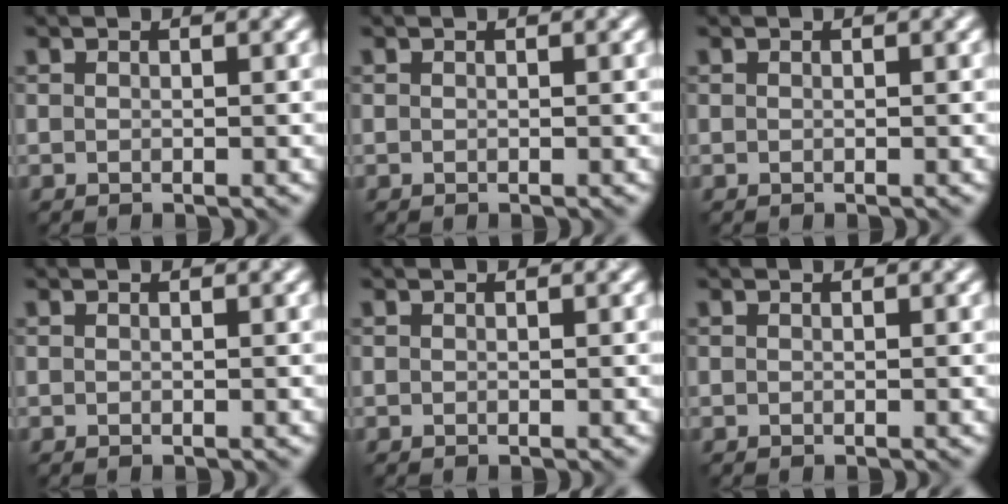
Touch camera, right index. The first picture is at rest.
{"total": 0.0}
{"total": 0.0}
{"total": 0.0}
{"total": 0.0}
{"total": 0.0}